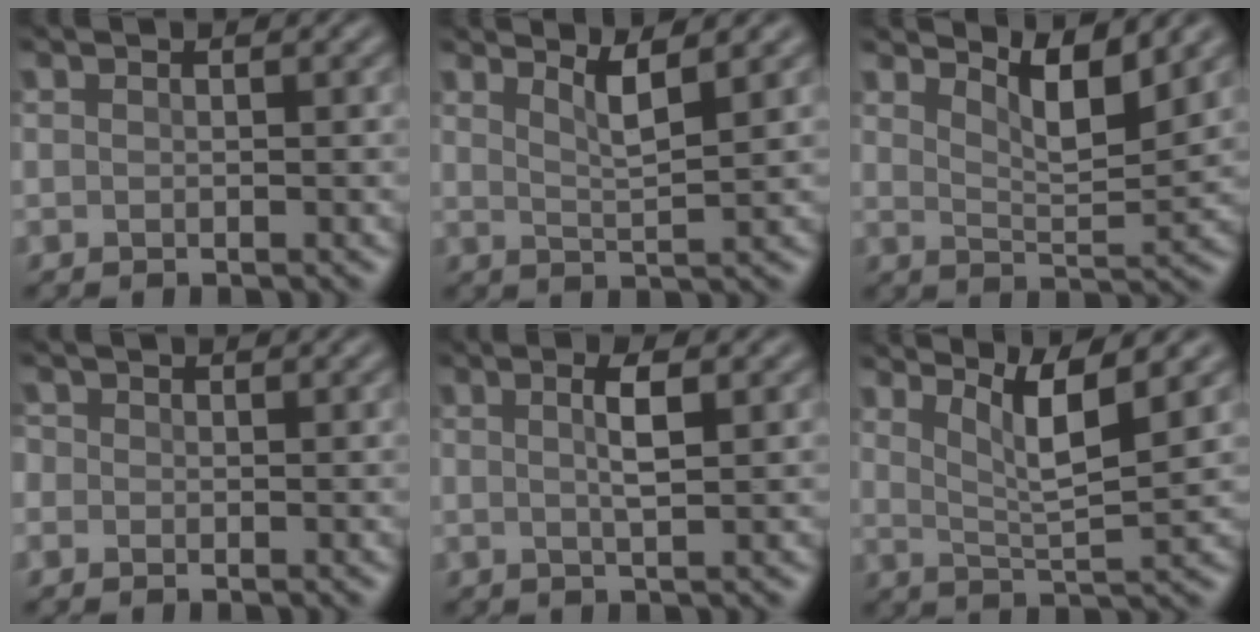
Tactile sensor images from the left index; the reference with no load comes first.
{"total": 2.6, "force": [1.8, 0.5, 1.9], "torque": [-0.023, -0.003, 0.033]}
{"total": 4.5, "force": [3.1, 1.1, 3.1], "torque": [-0.053, -0.007, 0.050]}
{"total": 0.9, "force": [-0.4, 0.8, 0.0], "torque": [0.004, 0.000, -0.011]}
{"total": 2.3, "force": [0.2, 0.5, 2.3], "torque": [-0.041, 0.002, 0.003]}
{"total": 5.0, "force": [2.7, 0.8, 4.1], "torque": [-0.068, -0.003, 0.052]}